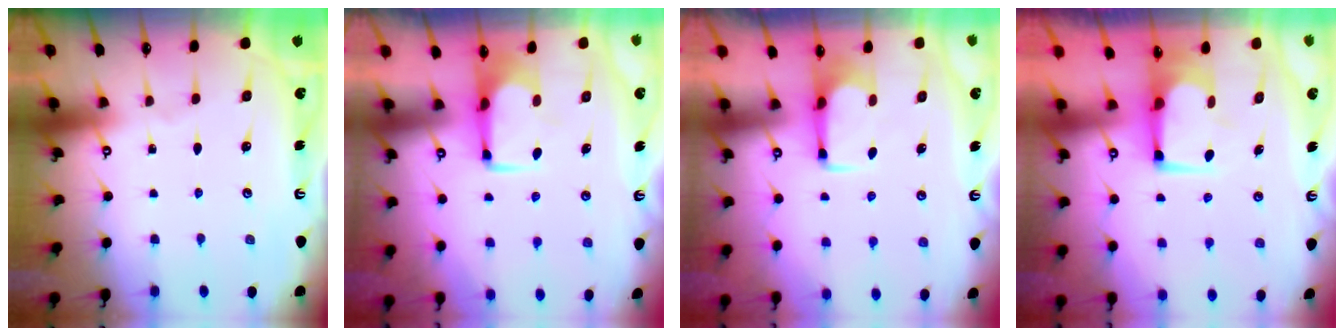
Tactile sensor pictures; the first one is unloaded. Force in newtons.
{"total": 1.1, "press": 1.1, "slide": 0.1}
{"total": 2.8, "press": 2.8, "slide": 0.3}
{"total": 3.3, "press": 3.3, "slide": 0.3}